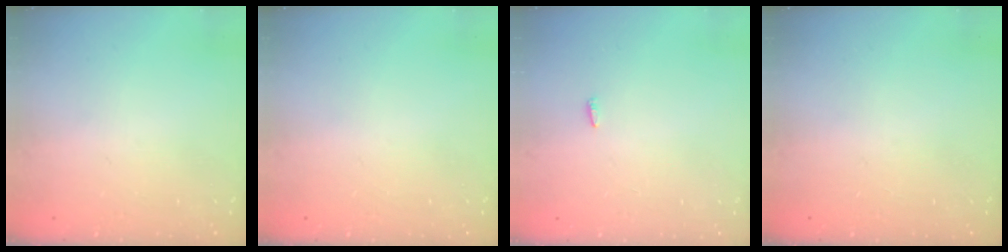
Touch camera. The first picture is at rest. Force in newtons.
{"total": 0.0}
{"total": 2.1, "press": 1.9, "slide": 0.7}
{"total": 0.0}